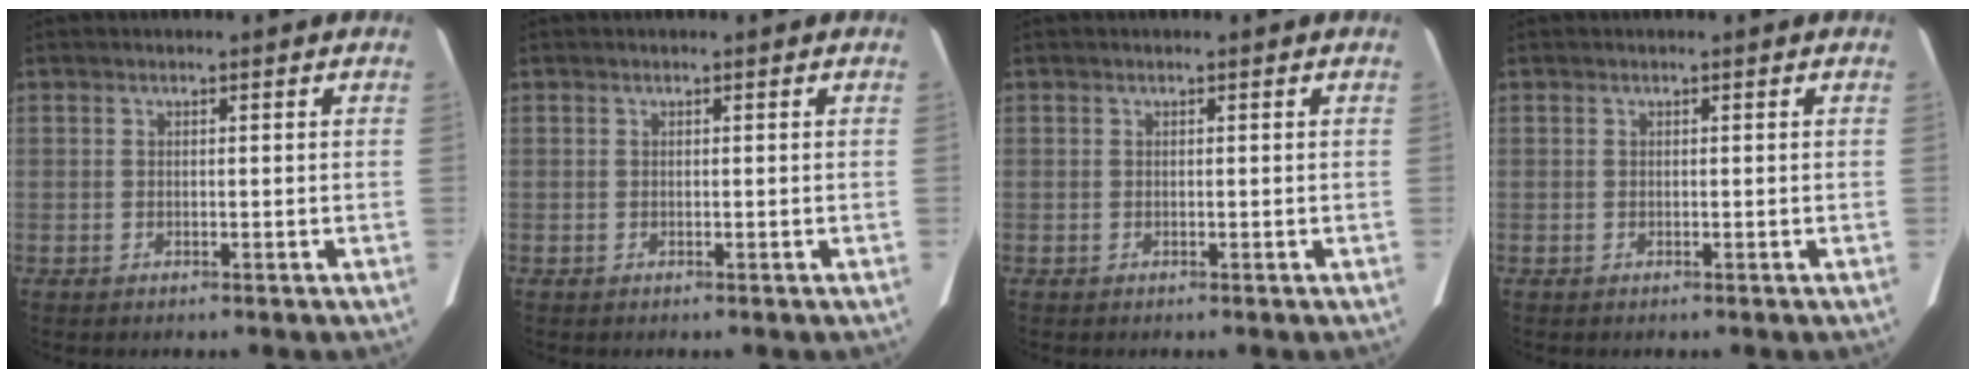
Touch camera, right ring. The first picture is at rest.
{"total": 0.0}
{"total": 0.0}
{"total": 0.0}